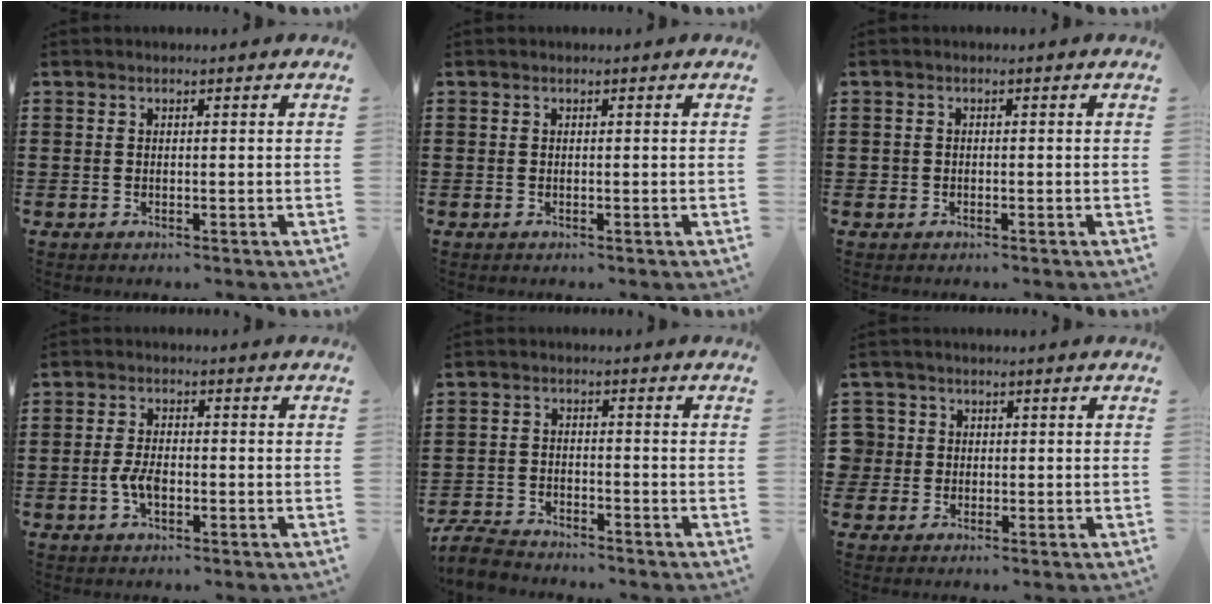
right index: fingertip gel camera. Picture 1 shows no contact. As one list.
[{"total": 0.0}, {"total": 0.9, "force": [-0.4, 0.8, 0.1], "torque": [-0.004, 0.003, -0.011]}, {"total": 3.2, "force": [-1.1, 1.4, 2.6], "torque": [-0.070, -0.009, -0.024]}, {"total": 4.1, "force": [-3.9, 0.8, 0.8], "torque": [-0.038, -0.003, -0.087]}, {"total": 3.0, "force": [0.0, 3.0, 0.2], "torque": [-0.028, 0.006, -0.005]}]